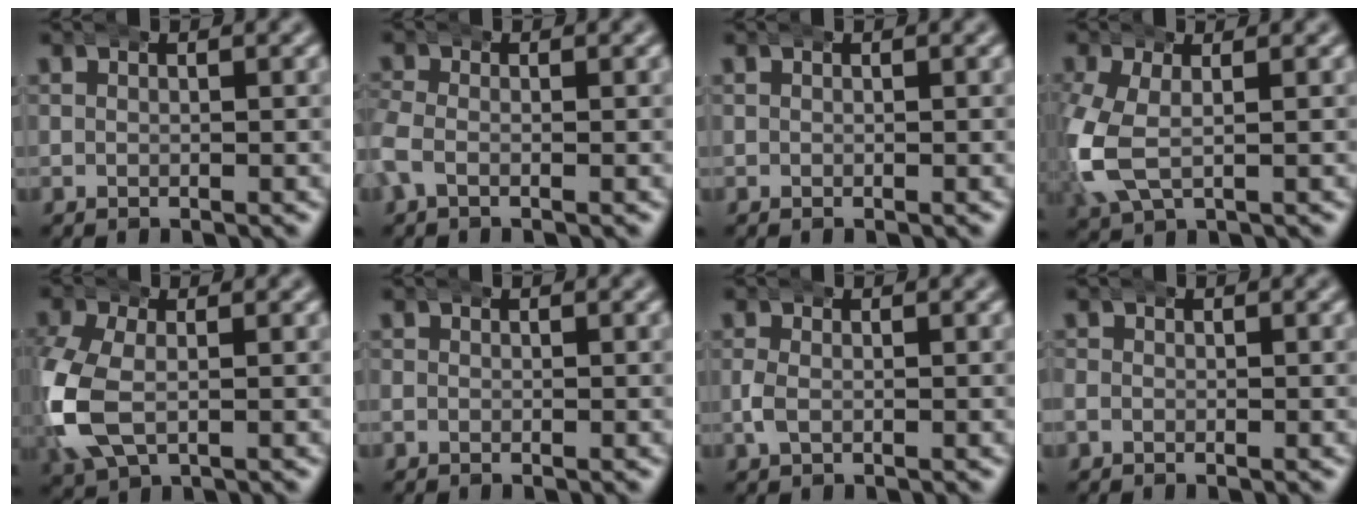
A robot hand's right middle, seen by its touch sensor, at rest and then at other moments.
{"total": 2.5, "force": [-0.9, 2.0, 1.3], "torque": [-0.046, -0.001, -0.021]}
{"total": 0.0}
{"total": 5.8, "force": [-0.9, 4.4, 3.6], "torque": [-0.130, -0.020, -0.001]}
{"total": 7.1, "force": [-1.3, 5.5, 4.3], "torque": [-0.157, -0.028, -0.005]}
{"total": 0.6, "force": [-0.2, 0.6, 0.1], "torque": [-0.008, -0.003, -0.004]}
{"total": 1.3, "force": [-0.4, 1.0, 0.7], "torque": [-0.028, 0.000, -0.007]}
{"total": 0.9, "force": [-0.4, 0.8, 0.2], "torque": [-0.015, -0.005, -0.007]}